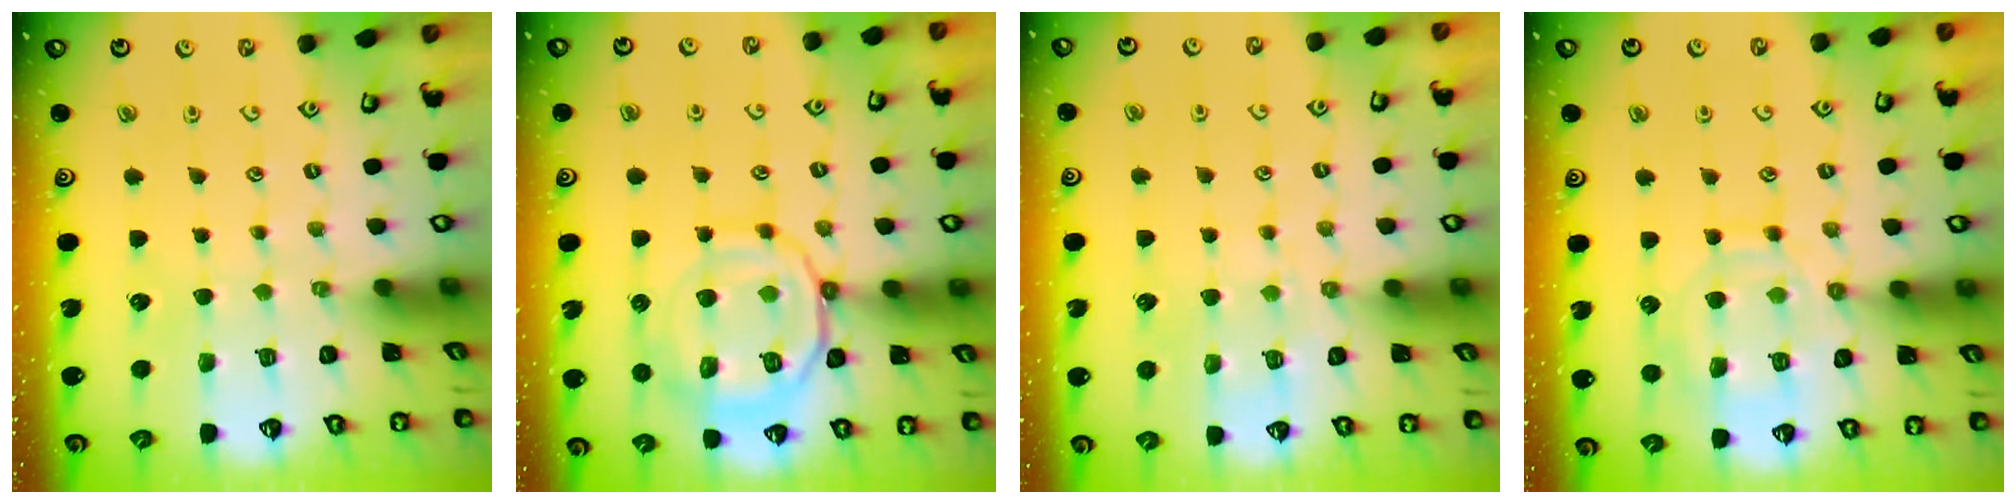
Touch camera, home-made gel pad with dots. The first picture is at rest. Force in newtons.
{"total": 14.7, "press": 14.6, "slide": 1.5}
{"total": 6.3, "press": 6.3, "slide": 0.4}
{"total": 12.8, "press": 12.7, "slide": 1.2}